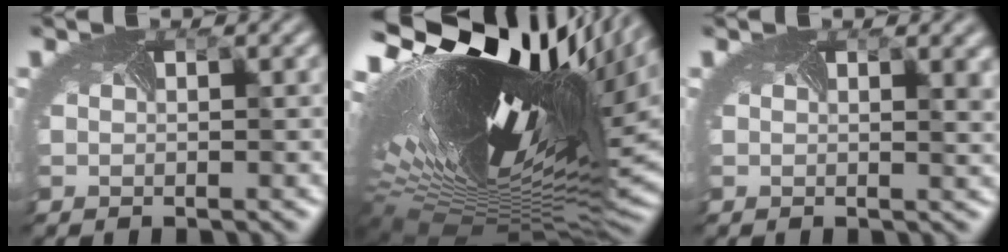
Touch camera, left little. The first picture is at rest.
{"total": 19.0, "force": [5.0, 9.2, 15.9], "torque": [-0.318, -0.017, 0.126]}
{"total": 3.0, "force": [1.0, 1.2, 2.5], "torque": [-0.012, -0.001, 0.014]}